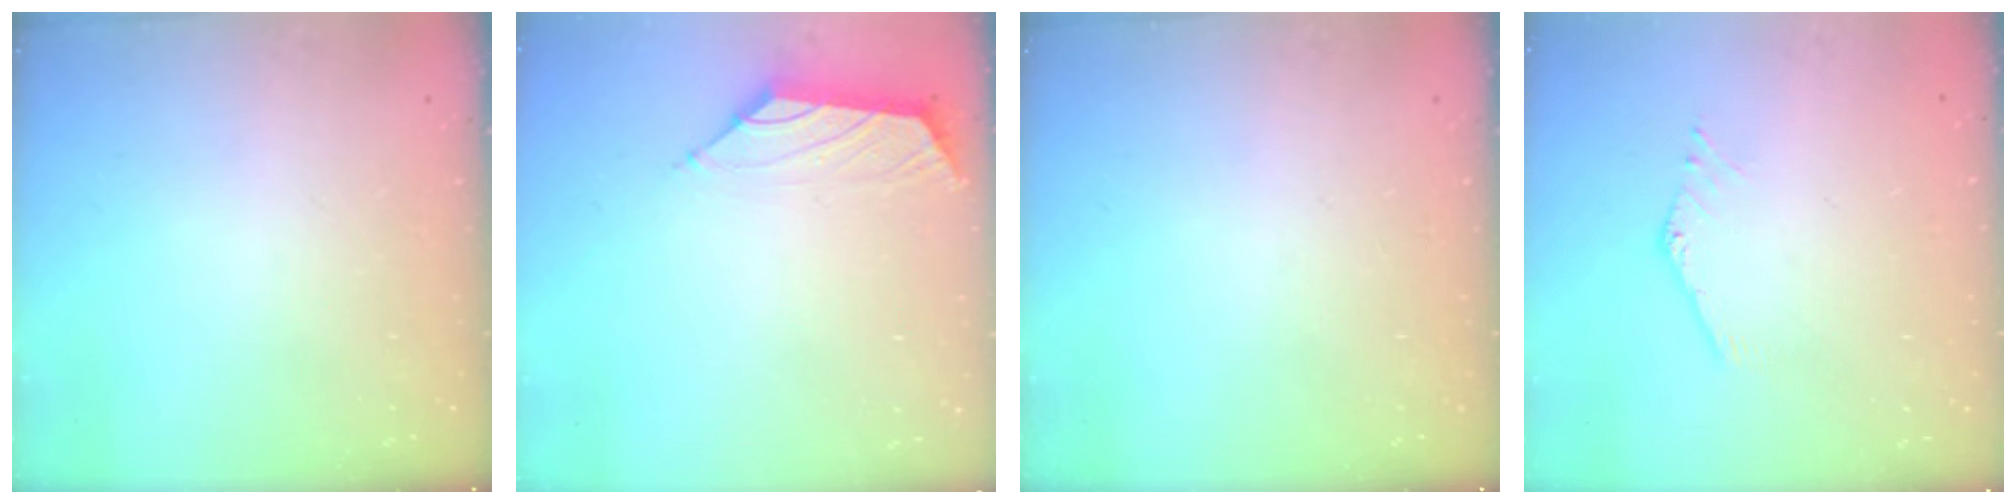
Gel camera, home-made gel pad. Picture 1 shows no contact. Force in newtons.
{"total": 1.5, "press": 1.4, "slide": 0.6}
{"total": 0.0}
{"total": 1.9, "press": 1.9, "slide": 0.1}